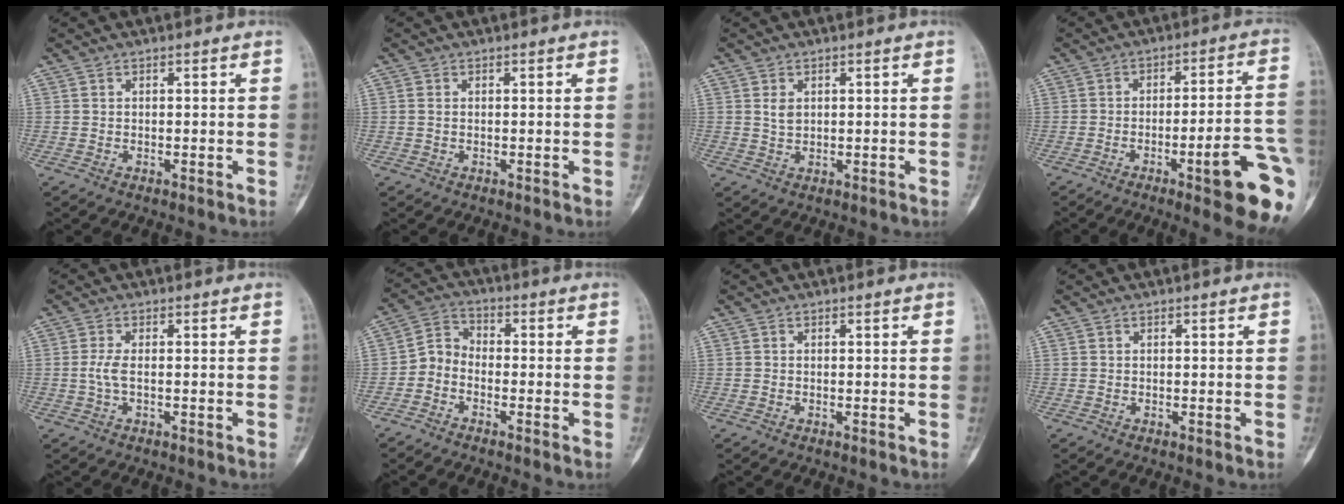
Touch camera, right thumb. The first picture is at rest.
{"total": 0.6, "force": [0.0, 0.4, 0.4], "torque": [-0.009, 0.000, -0.001]}
{"total": 2.1, "force": [0.6, 1.4, 1.4], "torque": [-0.016, -0.003, 0.013]}
{"total": 16.1, "force": [-6.3, 2.3, 14.6], "torque": [-0.146, 0.028, -0.078]}
{"total": 2.4, "force": [-0.2, 0.8, 2.2], "torque": [-0.056, -0.001, -0.008]}
{"total": 4.5, "force": [-2.0, 3.3, 2.3], "torque": [-0.030, 0.024, -0.057]}
{"total": 0.0}
{"total": 0.0}